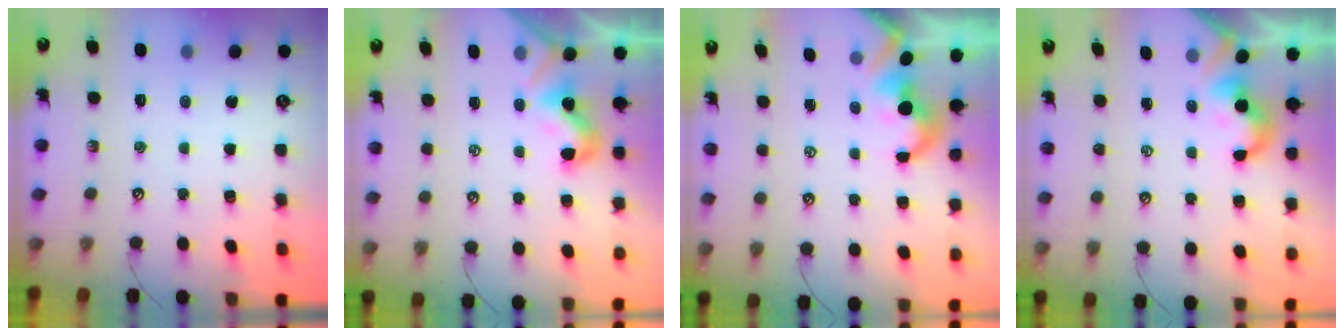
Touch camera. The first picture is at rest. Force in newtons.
{"total": 1.9, "press": 1.9, "slide": 0.4}
{"total": 1.7, "press": 1.4, "slide": 1.0}
{"total": 2.0, "press": 1.9, "slide": 0.5}